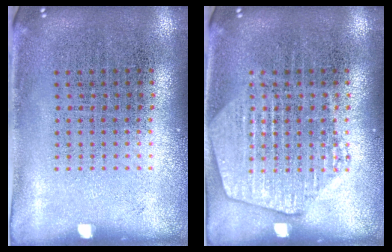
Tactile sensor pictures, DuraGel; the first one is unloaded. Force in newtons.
{"total": 2.4, "press": 2.4, "slide": 0.3}